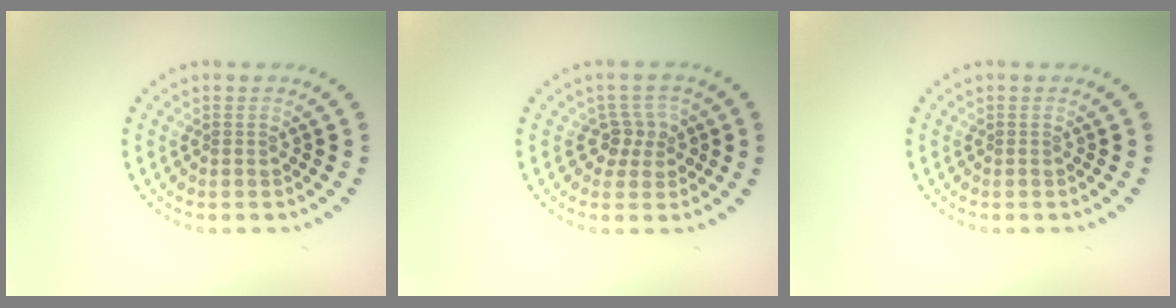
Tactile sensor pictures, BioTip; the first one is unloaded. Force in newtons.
{"total": 2.4, "press": 2.2, "slide": 1.1}
{"total": 0.0}